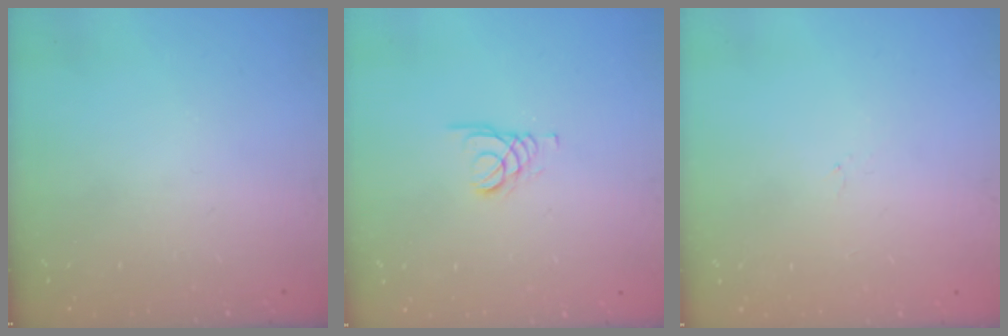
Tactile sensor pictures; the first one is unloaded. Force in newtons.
{"total": 1.8, "press": 1.8, "slide": 0.2}
{"total": 0.0}